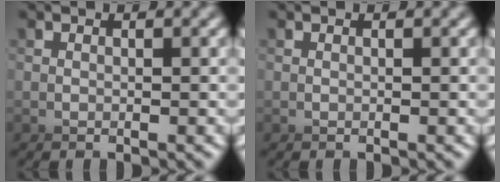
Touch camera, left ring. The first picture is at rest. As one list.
[{"total": 0.0}]